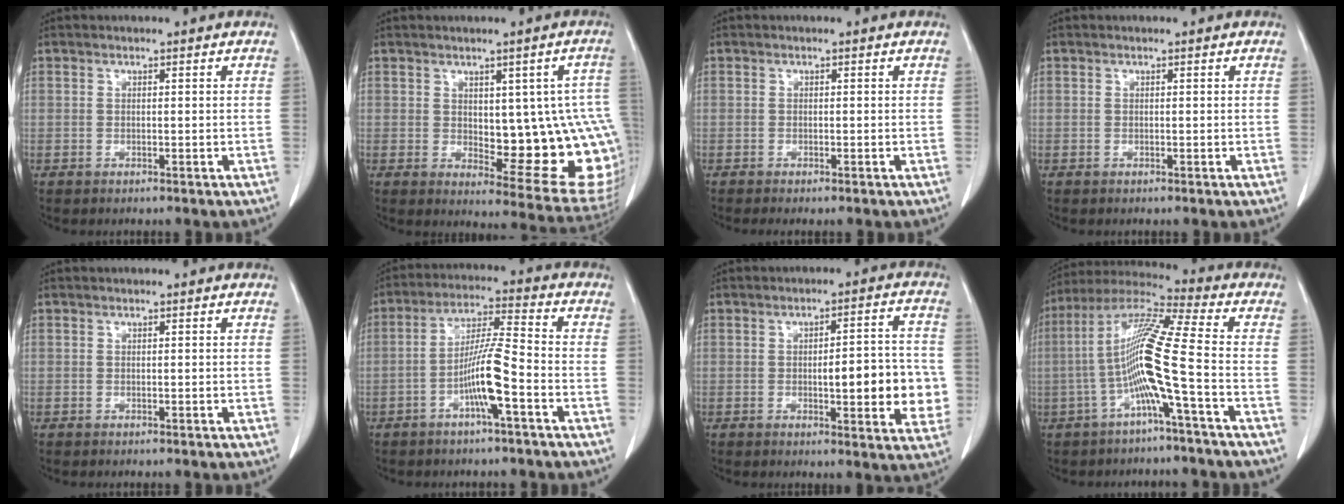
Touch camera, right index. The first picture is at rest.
{"total": 14.7, "force": [-0.3, 5.4, 13.7], "torque": [-0.125, 0.008, 0.014]}
{"total": 0.9, "force": [-0.8, -0.1, 0.6], "torque": [-0.009, -0.002, -0.012]}
{"total": 0.0}
{"total": 0.0}
{"total": 8.4, "force": [-3.3, -0.1, 7.7], "torque": [-0.152, 0.009, -0.063]}
{"total": 10.3, "force": [-1.3, 2.7, 9.9], "torque": [-0.120, 0.013, -0.011]}
{"total": 12.3, "force": [-3.0, -1.4, 11.9], "torque": [-0.236, 0.013, -0.069]}